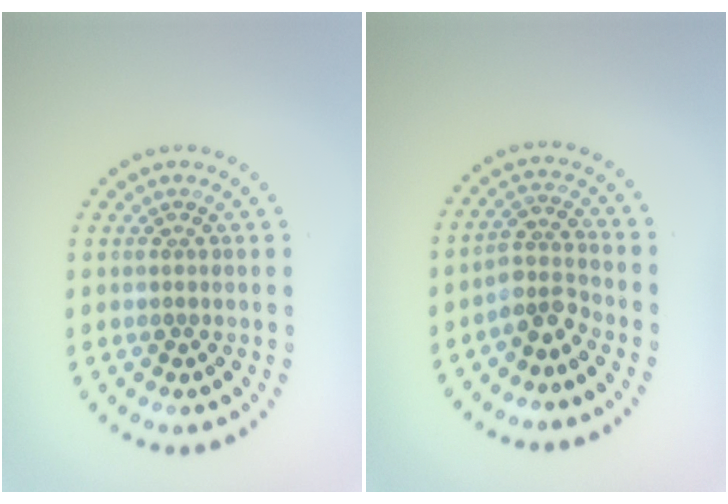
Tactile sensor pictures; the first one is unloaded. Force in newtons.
{"total": 2.7, "press": 2.0, "slide": 1.9}